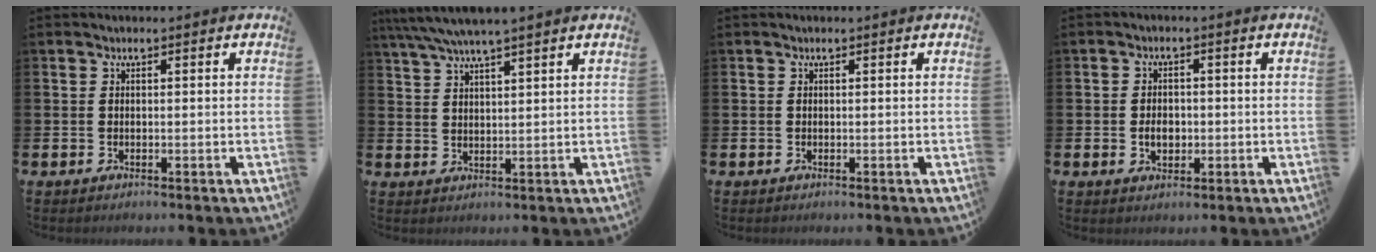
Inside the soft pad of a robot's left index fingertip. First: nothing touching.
{"total": 4.7, "force": [4.2, -0.2, 2.0], "torque": [-0.057, -0.011, 0.077]}
{"total": 0.0}
{"total": 2.8, "force": [-0.4, 2.0, 1.8], "torque": [-0.013, -0.005, -0.015]}